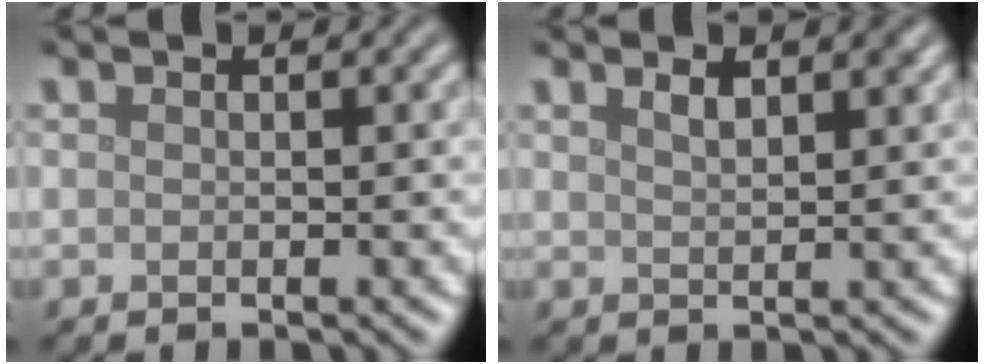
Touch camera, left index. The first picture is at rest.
{"total": 2.1, "force": [1.4, 0.6, 1.4], "torque": [-0.019, 0.002, 0.024]}